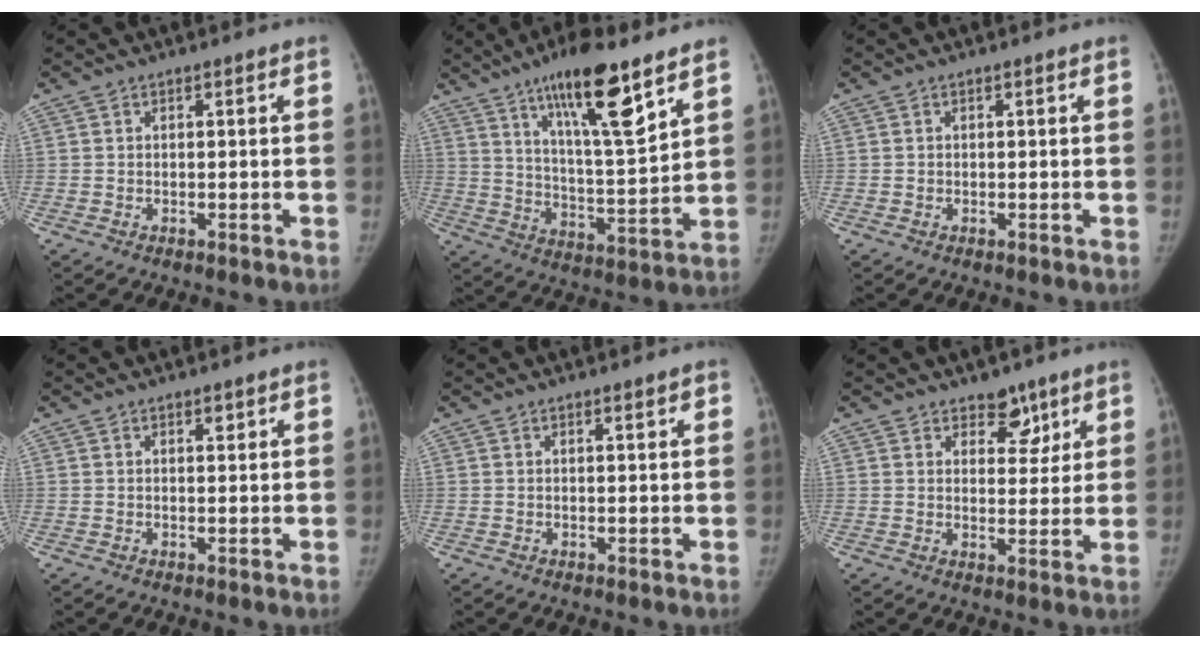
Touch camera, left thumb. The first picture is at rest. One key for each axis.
{"total": 17.0, "fx": 10.5, "fy": 3.4, "fz": 13.0, "tx": -0.203, "ty": -0.059, "tz": 0.183}
{"total": 0.0}
{"total": 1.0, "fx": 0.7, "fy": 0.5, "fz": 0.6, "tx": -0.003, "ty": -0.003, "tz": 0.009}
{"total": 1.0, "fx": 0.6, "fy": 0.3, "fz": 0.8, "tx": -0.008, "ty": 0.000, "tz": 0.008}
{"total": 5.7, "fx": 3.7, "fy": 3.5, "fz": 2.4, "tx": 0.003, "ty": -0.022, "tz": 0.054}